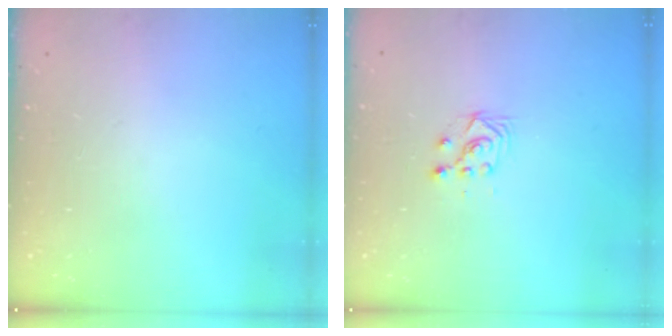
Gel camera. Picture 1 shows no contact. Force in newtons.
{"total": 4.4, "press": 4.4, "slide": 0.7}